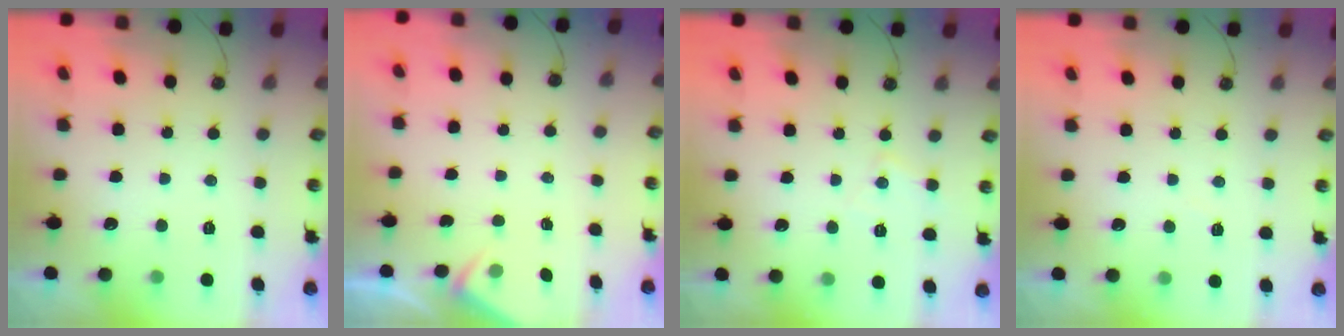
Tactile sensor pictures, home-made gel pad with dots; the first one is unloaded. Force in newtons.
{"total": 2.6, "press": 2.6, "slide": 0.4}
{"total": 5.4, "press": 5.4, "slide": 0.3}
{"total": 3.8, "press": 3.7, "slide": 0.6}